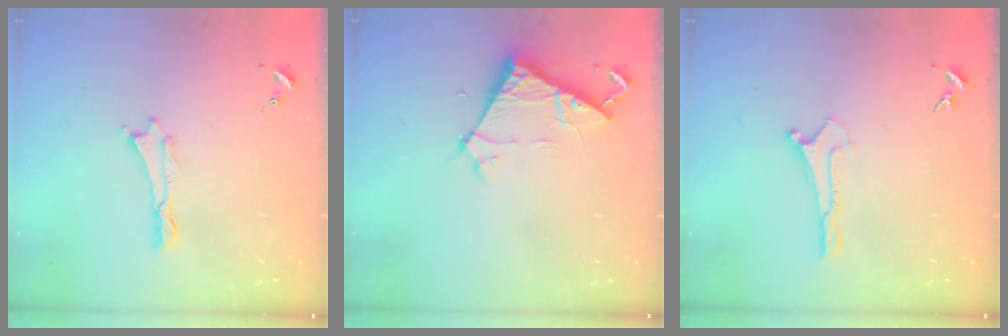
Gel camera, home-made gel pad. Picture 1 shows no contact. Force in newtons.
{"total": 6.1, "press": 6.1, "slide": 0.4}
{"total": 0.0}